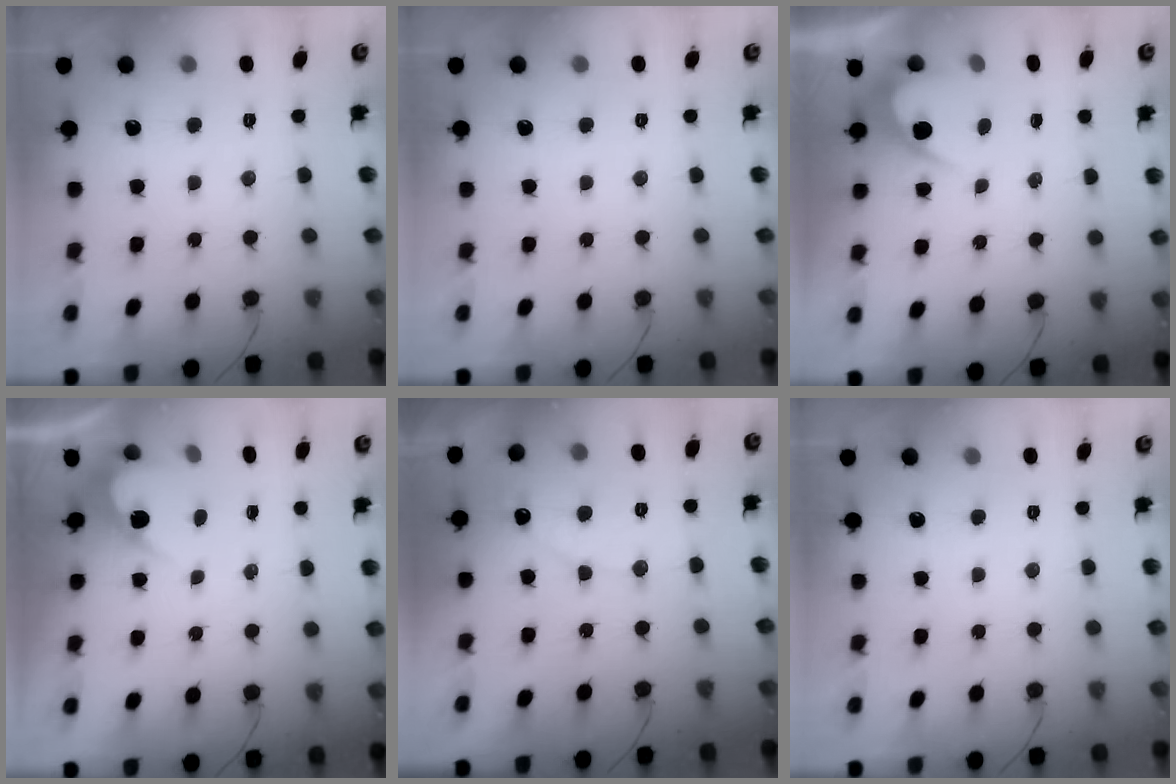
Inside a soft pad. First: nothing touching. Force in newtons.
{"total": 0.0}
{"total": 3.5, "press": 3.5, "slide": 0.2}
{"total": 2.4, "press": 2.4, "slide": 0.1}
{"total": 5.6, "press": 5.6, "slide": 0.3}
{"total": 0.0}